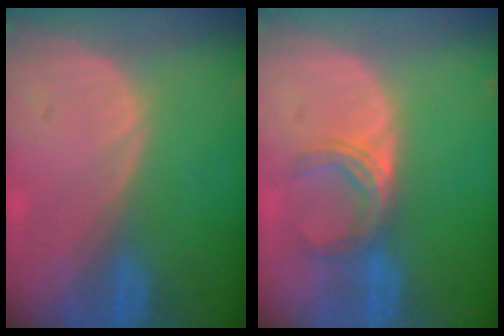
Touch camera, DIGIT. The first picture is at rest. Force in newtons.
{"total": 5.0, "press": 4.4, "slide": 2.3}